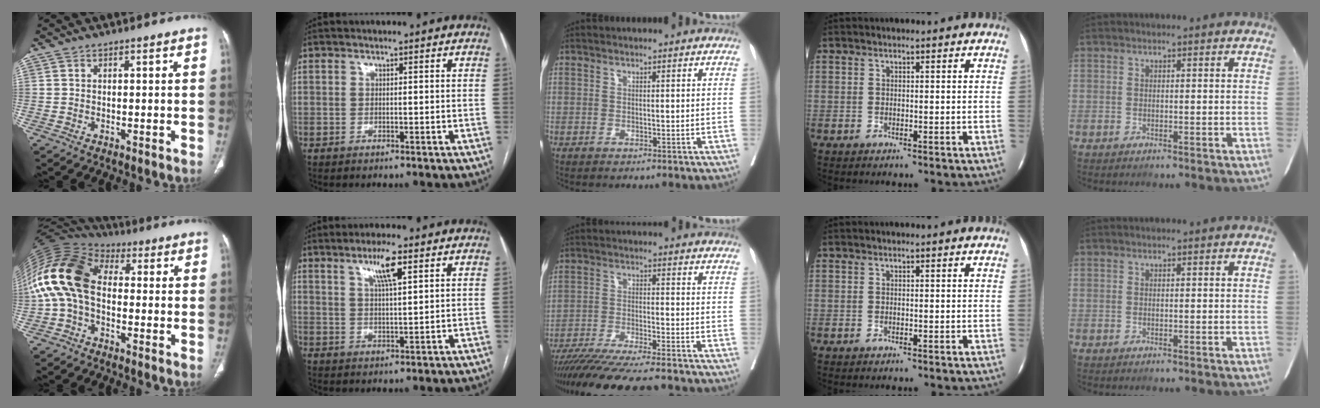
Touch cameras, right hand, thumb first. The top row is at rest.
{"thumb": {"total": 15.4, "force": [-0.6, 10.0, 11.6], "torque": [-0.239, 0.038, -0.024]}, "index": {"total": 5.6, "force": [3.0, 0.5, 4.7], "torque": [-0.085, 0.001, 0.054]}, "middle": {"total": 18.2, "force": [-16.1, 1.1, 8.3], "torque": [-0.139, -0.035, -0.245]}}